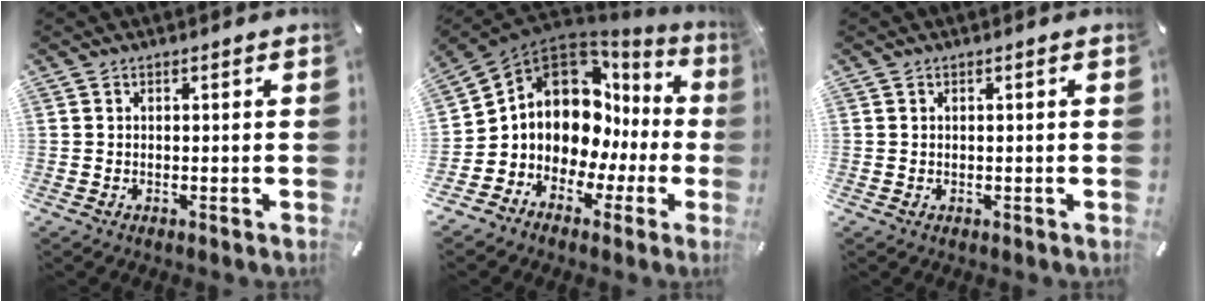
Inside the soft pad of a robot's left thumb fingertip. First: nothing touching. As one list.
[{"total": 11.8, "force": [3.8, 9.5, 5.8], "torque": [-0.106, -0.058, 0.066]}, {"total": 0.0}]